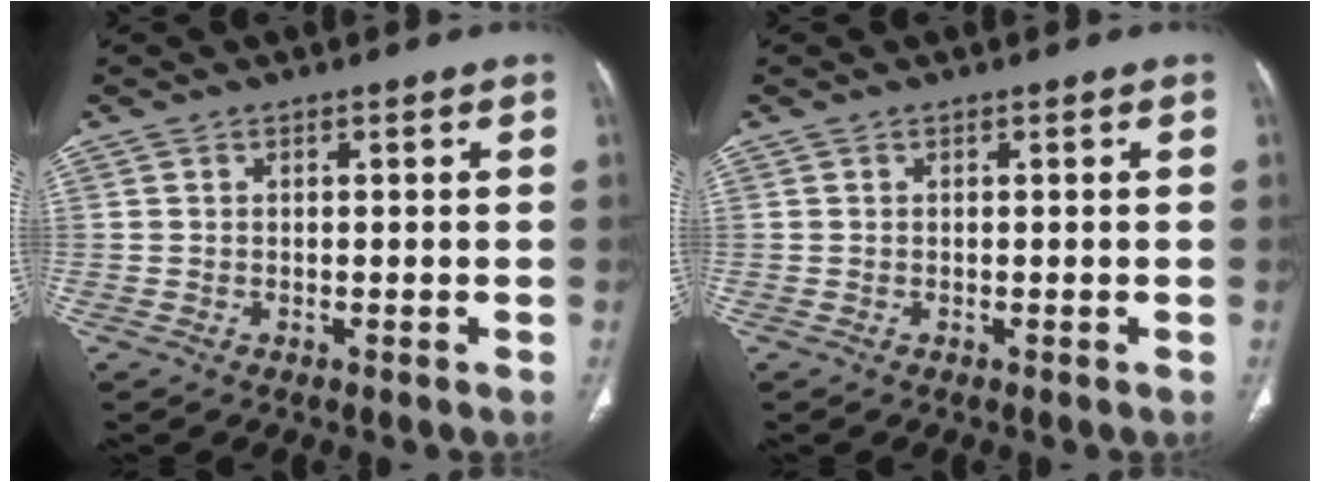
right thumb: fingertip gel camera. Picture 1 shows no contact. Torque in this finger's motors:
{"motor_torque": [-0.01, 0.01, -0.08, 0.08, 0.00]}